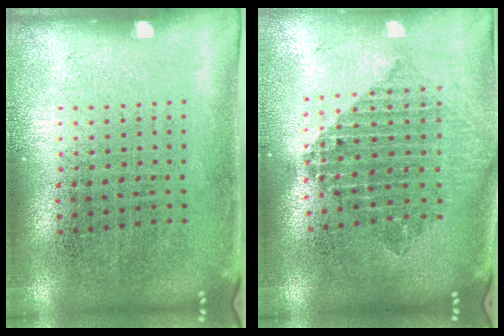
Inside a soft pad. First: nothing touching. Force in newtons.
{"total": 2.1, "press": 1.7, "slide": 1.2}